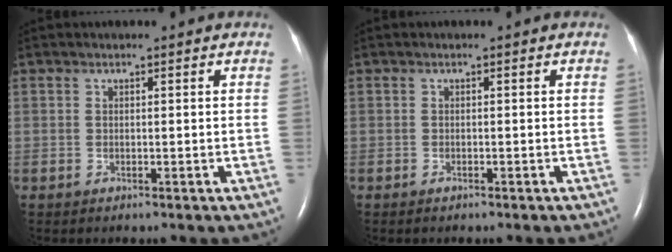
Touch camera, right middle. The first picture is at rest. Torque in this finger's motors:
{"motor_torque": [-0.17, 0.02, 0.03, 0.00]}